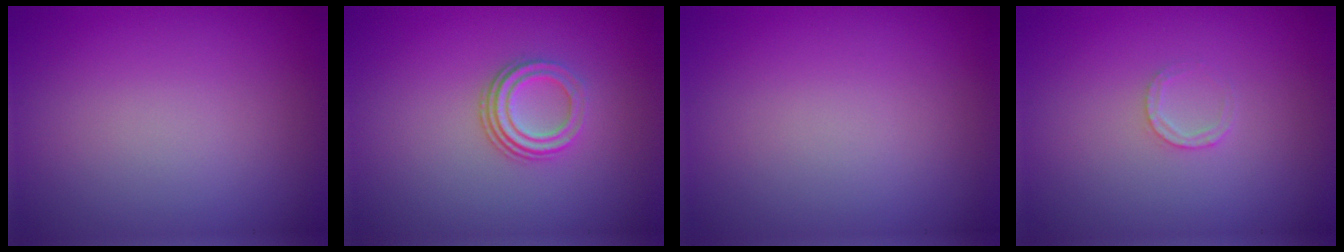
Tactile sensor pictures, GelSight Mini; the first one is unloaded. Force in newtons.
{"total": 3.0, "press": 2.1, "slide": 2.2}
{"total": 0.0}
{"total": 1.3, "press": 1.3, "slide": 0.2}